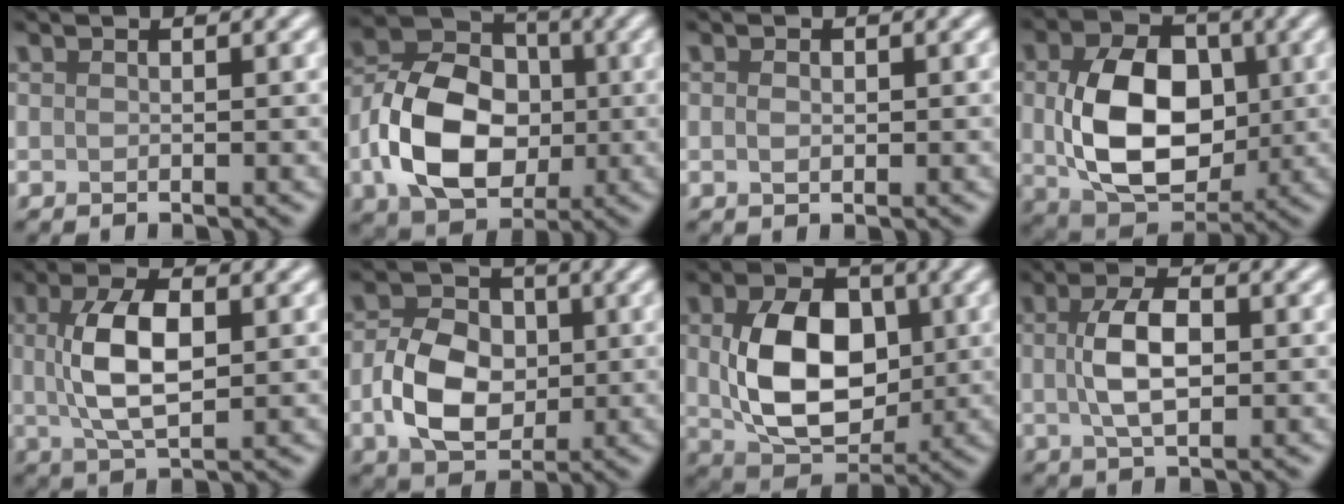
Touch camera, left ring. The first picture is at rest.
{"total": 10.0, "force": [-1.6, 7.3, 6.7], "torque": [-0.136, 0.005, -0.037]}
{"total": 1.0, "force": [0.0, 0.7, 0.7], "torque": [-0.013, 0.000, 0.000]}
{"total": 10.3, "force": [0.2, 7.1, 7.4], "torque": [-0.150, -0.007, 0.013]}
{"total": 6.3, "force": [0.8, 2.8, 5.5], "torque": [-0.114, 0.004, 0.017]}
{"total": 6.6, "force": [-0.8, 4.8, 4.5], "torque": [-0.092, 0.000, -0.018]}
{"total": 9.3, "force": [0.5, 6.3, 6.8], "torque": [-0.134, -0.006, 0.018]}
{"total": 4.8, "force": [0.3, 2.3, 4.2], "torque": [-0.085, 0.006, 0.002]}